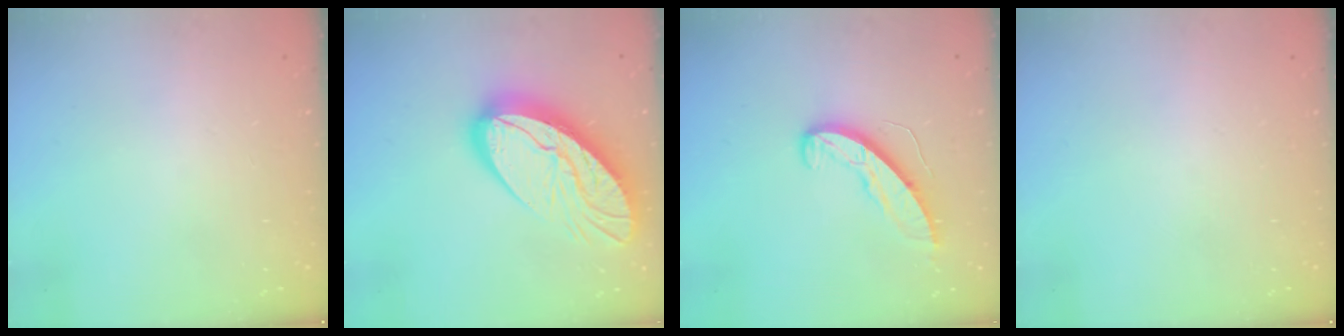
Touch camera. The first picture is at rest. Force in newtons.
{"total": 20.9, "press": 20.8, "slide": 2.2}
{"total": 8.9, "press": 8.9, "slide": 0.5}
{"total": 0.0}